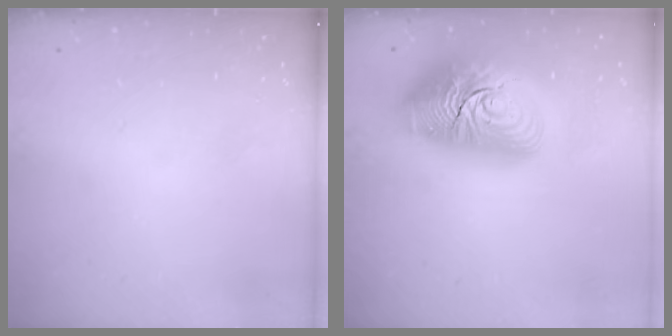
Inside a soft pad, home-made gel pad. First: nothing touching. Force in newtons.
{"total": 23.5, "press": 23.4, "slide": 1.6}